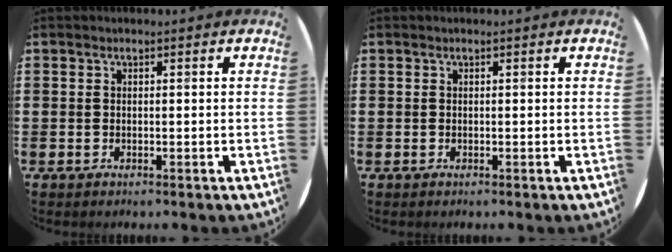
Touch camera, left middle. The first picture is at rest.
{"total": 0.0}